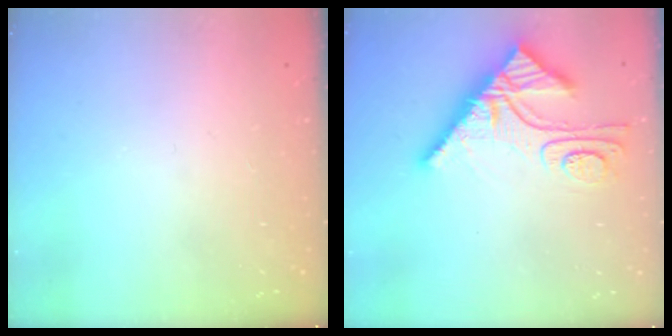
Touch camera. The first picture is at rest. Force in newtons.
{"total": 14.1, "press": 14.1, "slide": 0.9}